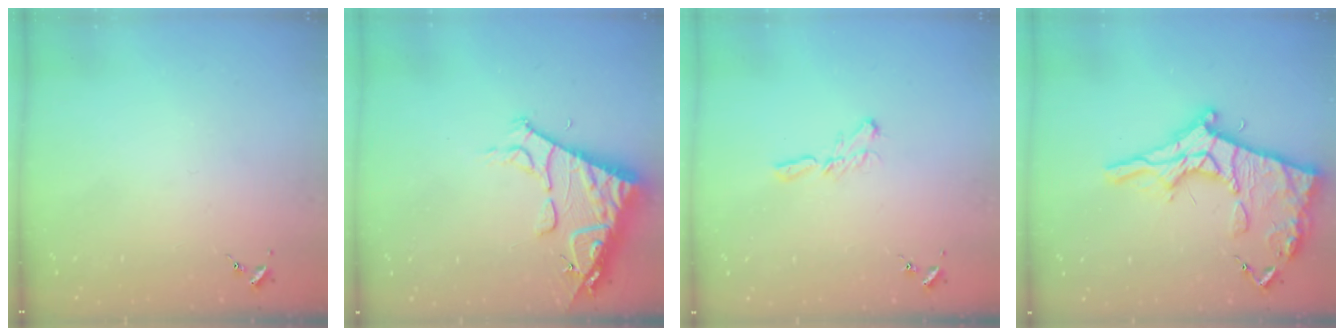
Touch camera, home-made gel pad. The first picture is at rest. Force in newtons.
{"total": 13.9, "press": 13.8, "slide": 1.7}
{"total": 5.6, "press": 5.6, "slide": 0.2}
{"total": 21.2, "press": 21.2, "slide": 1.8}